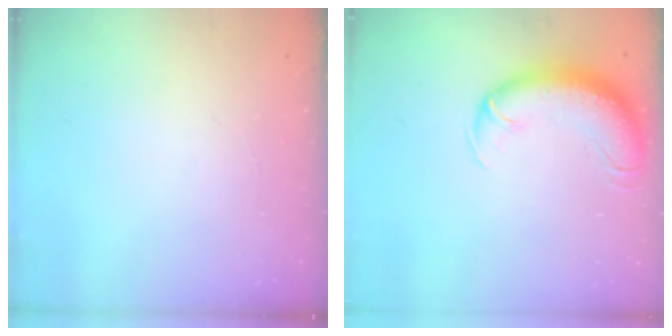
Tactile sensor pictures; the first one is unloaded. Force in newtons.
{"total": 12.5, "press": 12.1, "slide": 3.1}